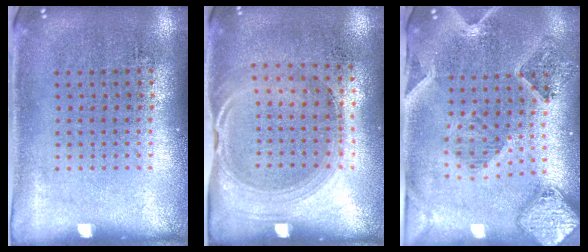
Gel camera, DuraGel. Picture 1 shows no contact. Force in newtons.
{"total": 1.5, "press": 1.2, "slide": 0.8}
{"total": 1.6, "press": 1.6, "slide": 0.4}